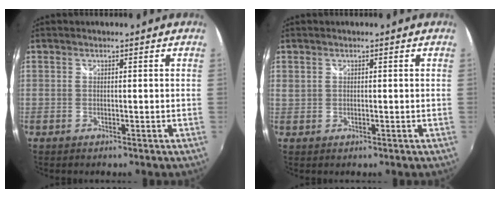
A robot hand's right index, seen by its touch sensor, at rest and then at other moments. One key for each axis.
{"total": 1.2, "fx": 0.6, "fy": 0.9, "fz": 0.6, "tx": -0.012, "ty": 0.000, "tz": 0.011}